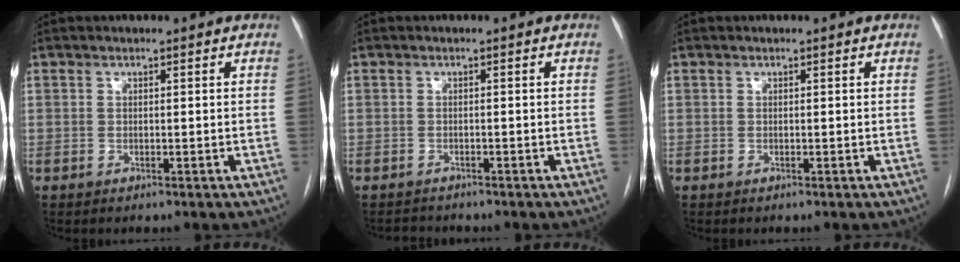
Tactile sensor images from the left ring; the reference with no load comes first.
{"total": 1.5, "force": [-1.5, 0.3, -0.2], "torque": [0.001, -0.006, -0.020]}
{"total": 0.0}